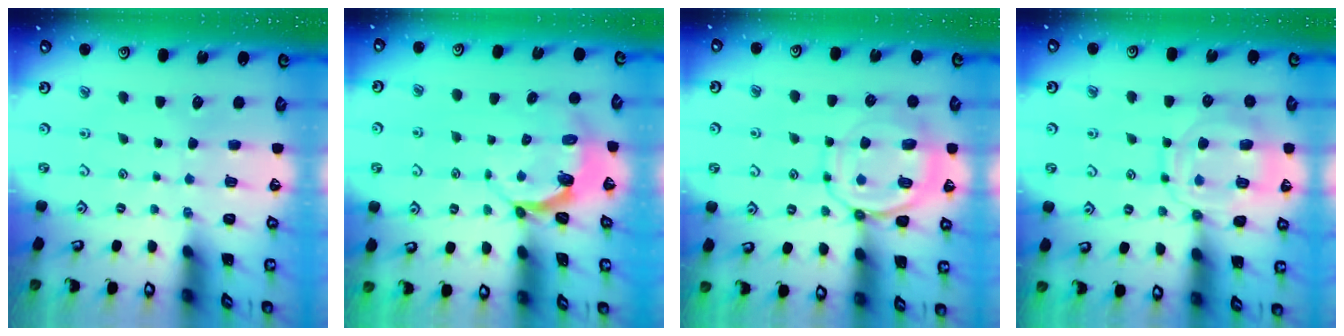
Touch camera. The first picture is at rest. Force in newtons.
{"total": 4.7, "press": 3.7, "slide": 2.9}
{"total": 10.0, "press": 9.9, "slide": 1.1}
{"total": 15.8, "press": 15.7, "slide": 1.3}